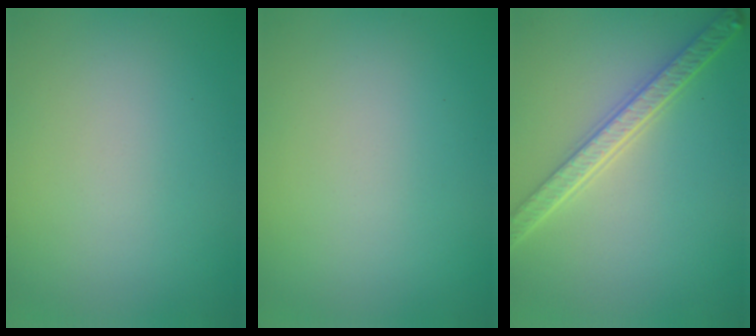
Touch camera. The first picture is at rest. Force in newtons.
{"total": 0.0}
{"total": 4.9, "press": 3.8, "slide": 3.1}